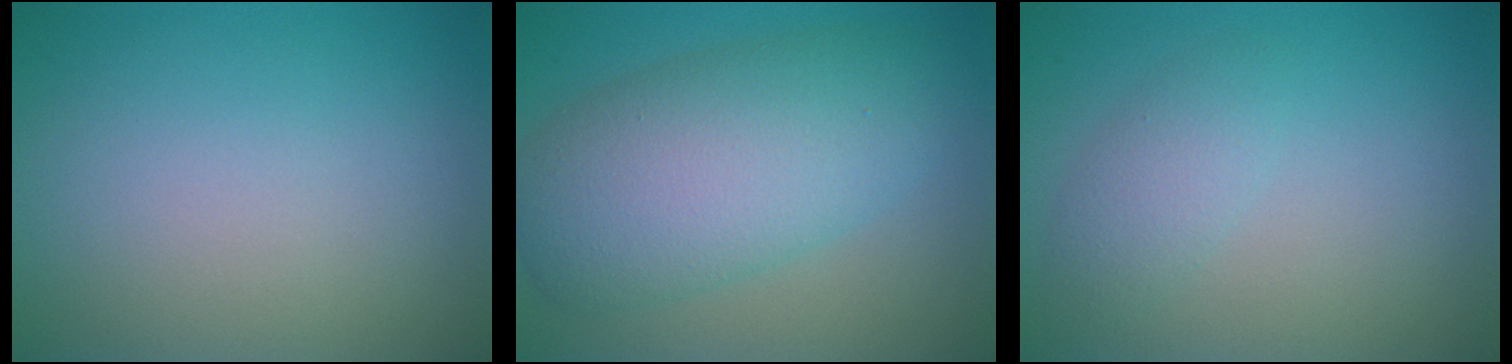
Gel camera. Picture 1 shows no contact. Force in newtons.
{"total": 7.2, "press": 7.2, "slide": 0.3}
{"total": 2.0, "press": 2.0, "slide": 0.2}